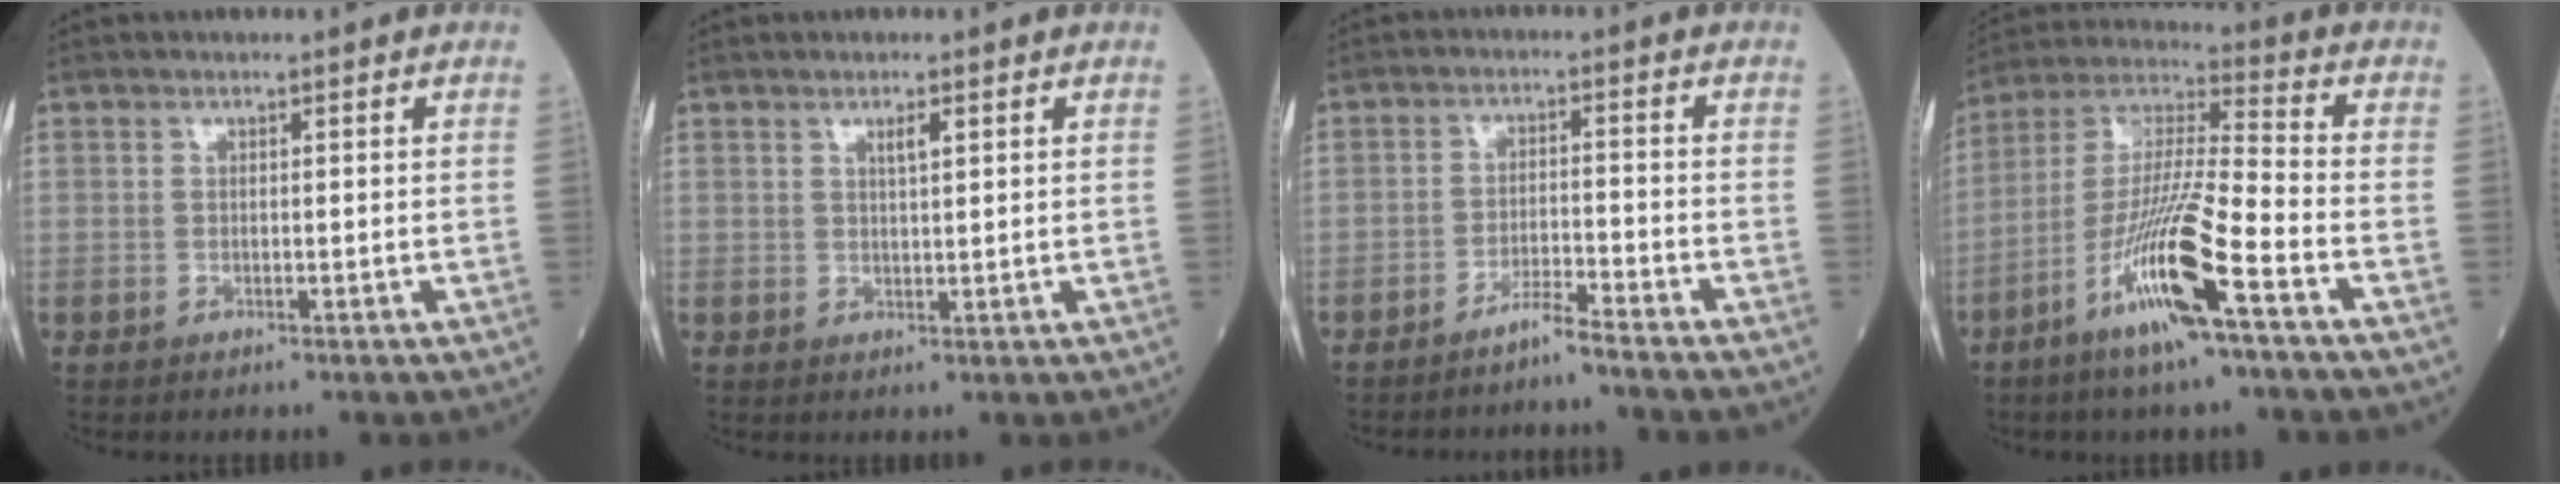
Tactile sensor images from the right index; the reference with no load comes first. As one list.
[{"total": 1.8, "force": [1.1, 0.2, 1.4], "torque": [-0.020, -0.002, 0.018]}, {"total": 3.3, "force": [-3.0, -0.7, 1.2], "torque": [-0.018, -0.007, -0.059]}, {"total": 15.1, "force": [-7.2, 0.3, 13.2], "torque": [-0.269, -0.016, -0.139]}]